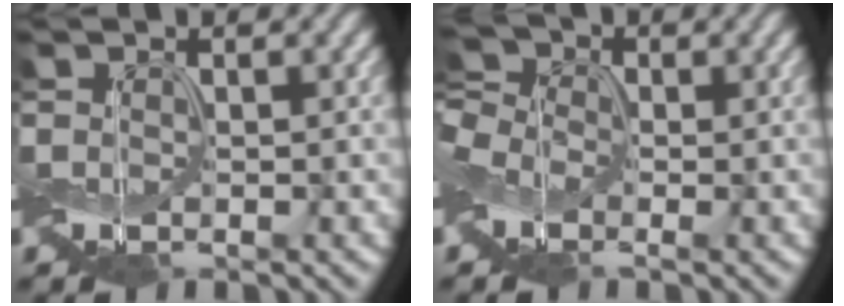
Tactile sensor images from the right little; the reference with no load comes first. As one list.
[{"total": 3.3, "force": [-1.4, 2.5, 1.6], "torque": [-0.050, 0.009, -0.034]}]